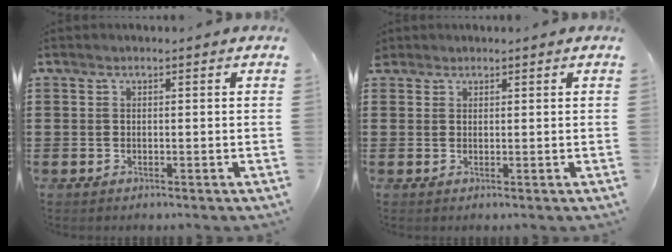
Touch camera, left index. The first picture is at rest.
{"total": 1.4, "force": [1.2, 0.7, 0.0], "torque": [-0.004, 0.004, 0.024]}